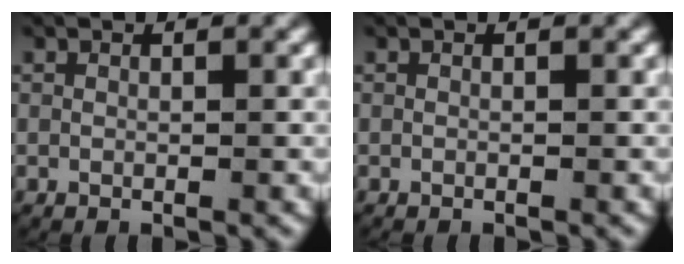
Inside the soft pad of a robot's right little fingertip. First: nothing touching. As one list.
[{"total": 0.0}]